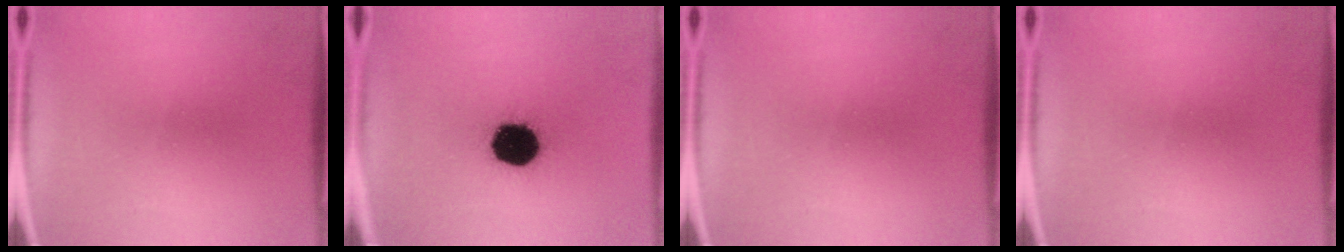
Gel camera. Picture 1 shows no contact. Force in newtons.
{"total": 17.3}
{"total": 0.0}
{"total": 0.0}